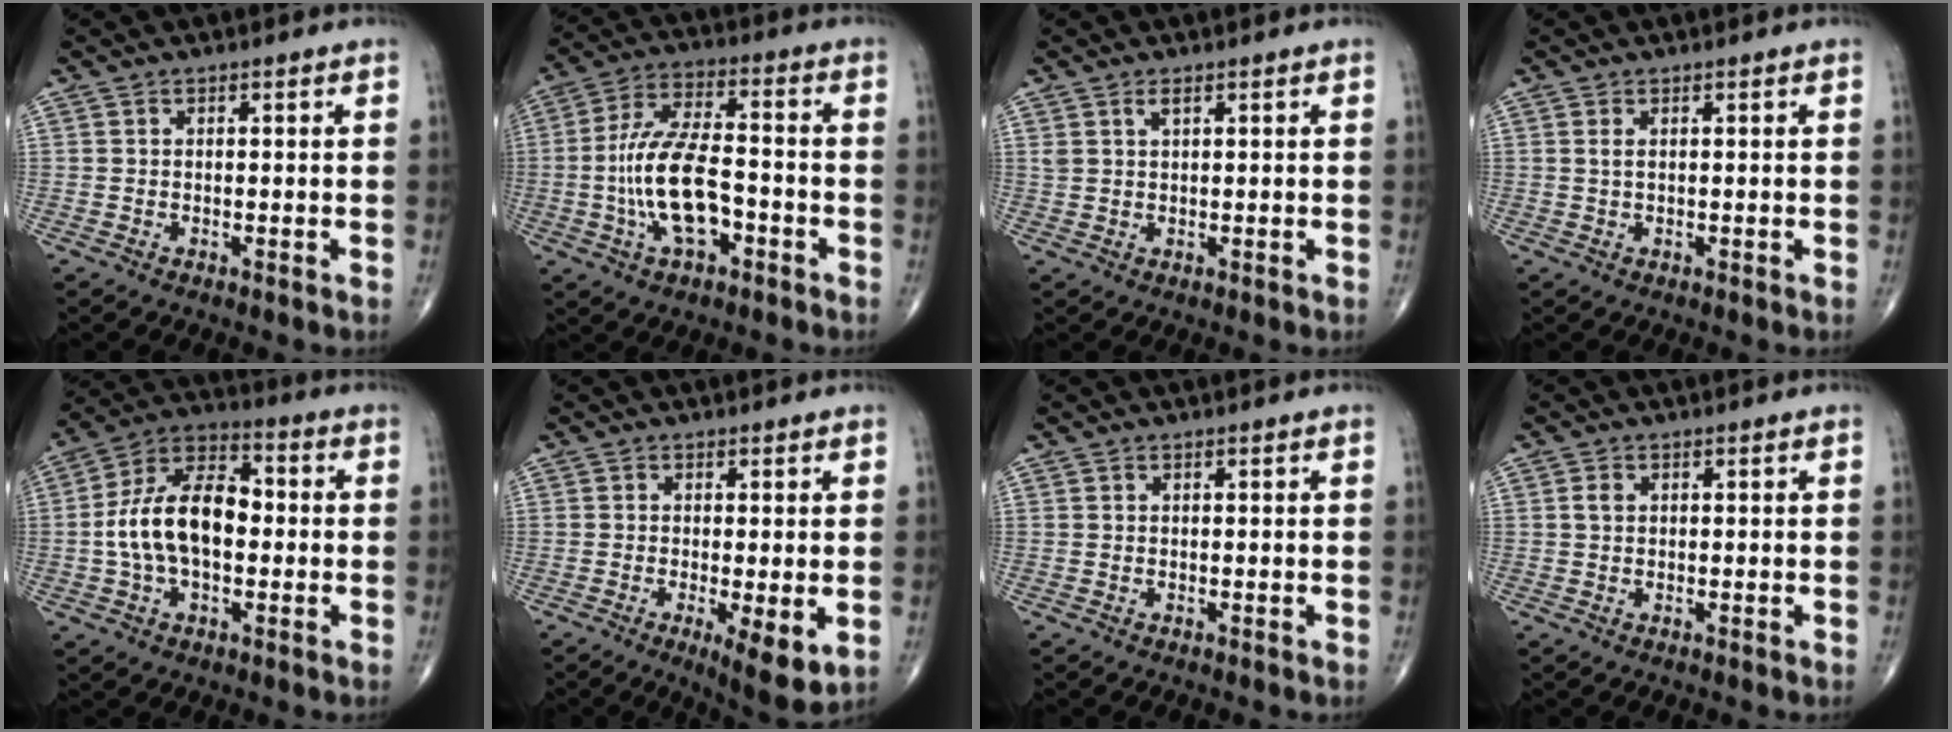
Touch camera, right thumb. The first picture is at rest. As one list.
[{"total": 13.9, "force": [-3.4, 6.4, 11.8], "torque": [-0.231, 0.033, -0.063]}, {"total": 1.8, "force": [1.1, 0.7, 1.3], "torque": [-0.028, 0.002, 0.025]}, {"total": 0.9, "force": [0.3, 0.3, 0.8], "torque": [-0.022, 0.004, 0.006]}, {"total": 15.5, "force": [-0.6, 9.0, 12.6], "torque": [-0.219, 0.037, -0.020]}, {"total": 7.2, "force": [-1.7, 1.9, 6.8], "torque": [-0.105, -0.022, -0.025]}, {"total": 0.0}, {"total": 1.3, "force": [0.2, 1.0, 0.9], "torque": [-0.017, 0.004, 0.004]}]